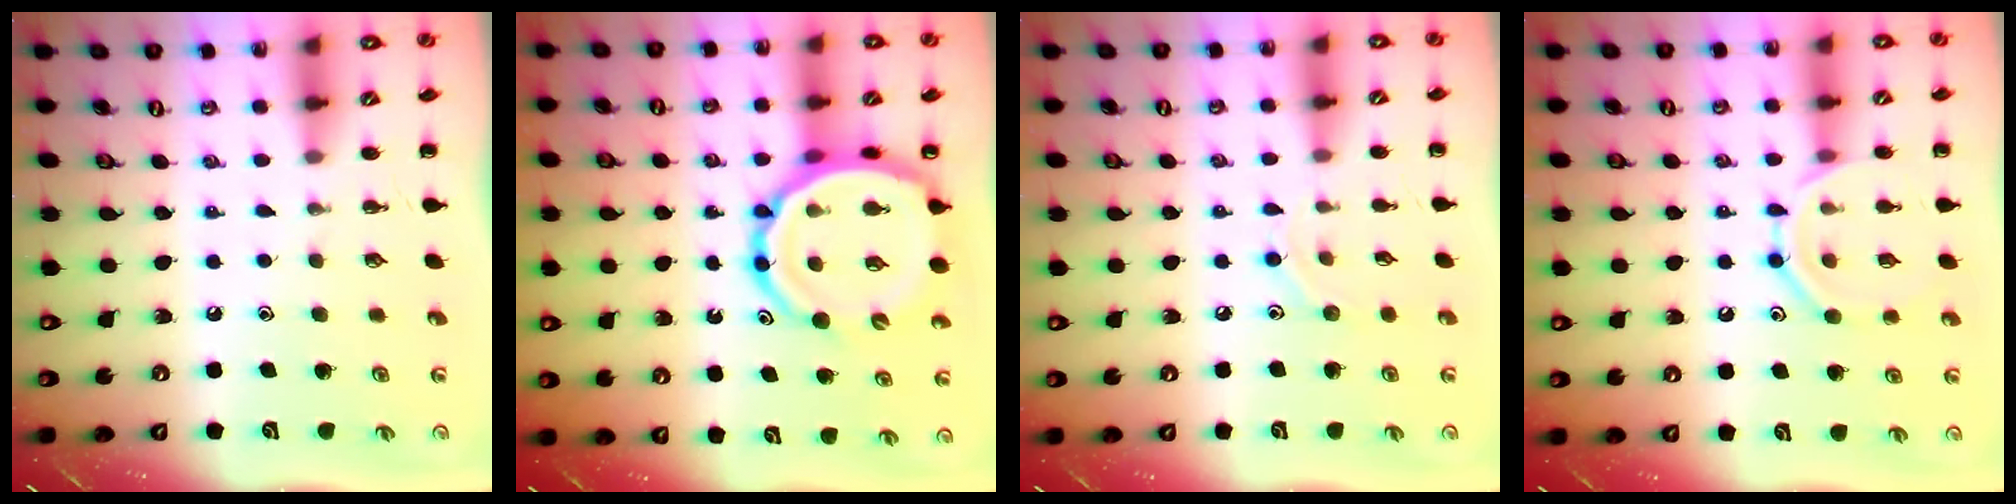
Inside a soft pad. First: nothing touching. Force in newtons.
{"total": 15.9, "press": 15.4, "slide": 3.9}
{"total": 6.3, "press": 6.0, "slide": 1.7}
{"total": 11.7, "press": 11.7, "slide": 1.1}